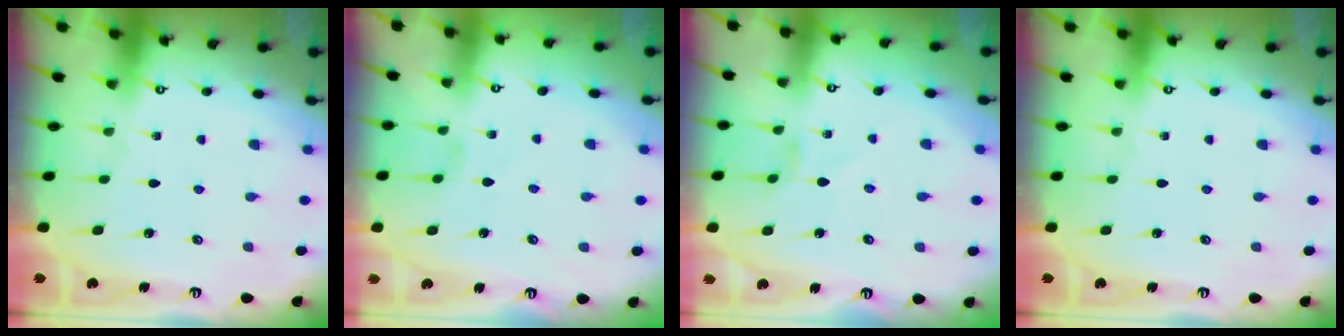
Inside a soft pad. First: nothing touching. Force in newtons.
{"total": 1.3, "press": 1.2, "slide": 0.3}
{"total": 1.2, "press": 1.1, "slide": 0.4}
{"total": 0.0}